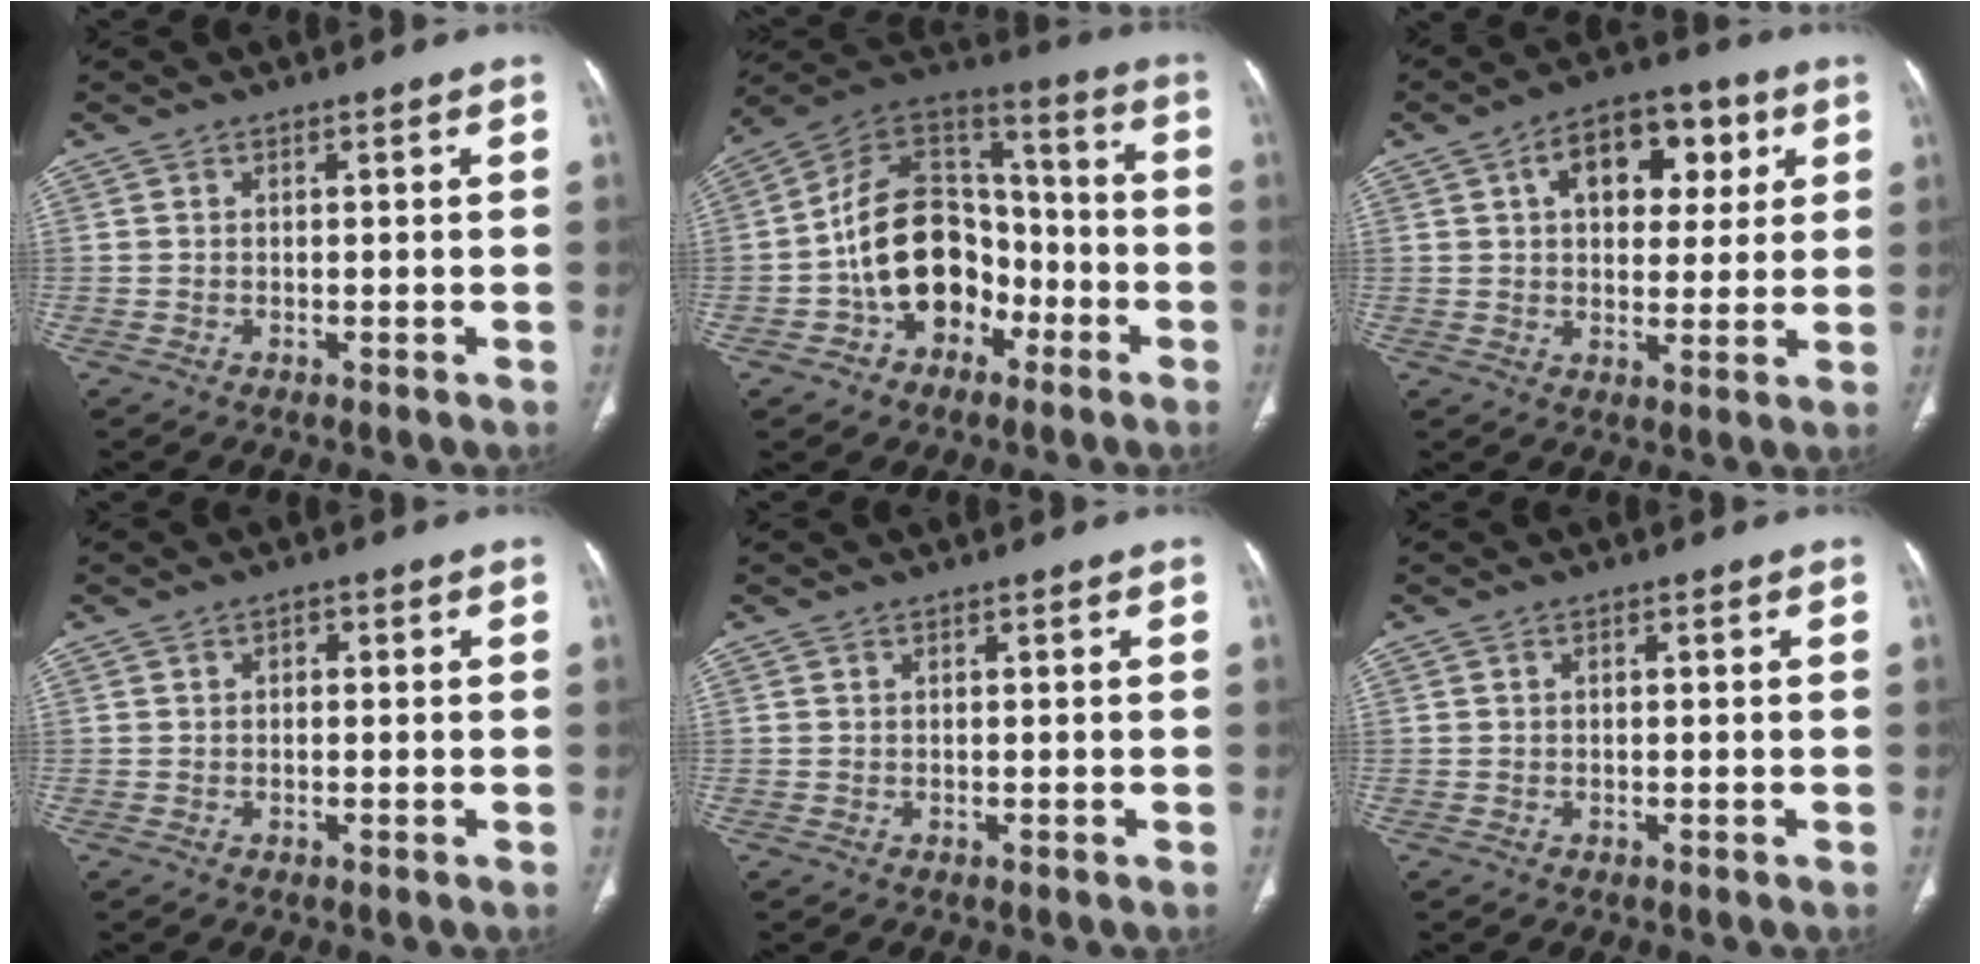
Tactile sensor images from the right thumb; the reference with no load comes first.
{"total": 18.0, "force": [-5.7, 13.2, 10.9], "torque": [-0.139, 0.069, -0.098]}
{"total": 13.3, "force": [4.5, 8.2, 9.5], "torque": [-0.097, 0.006, 0.065]}
{"total": 1.2, "force": [0.3, 0.9, 0.8], "torque": [-0.009, 0.006, 0.003]}
{"total": 0.0}
{"total": 0.0}